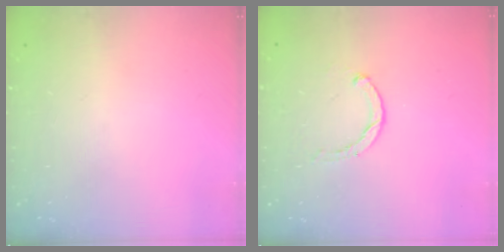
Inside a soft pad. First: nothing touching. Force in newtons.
{"total": 0.6, "press": 0.6, "slide": 0.2}